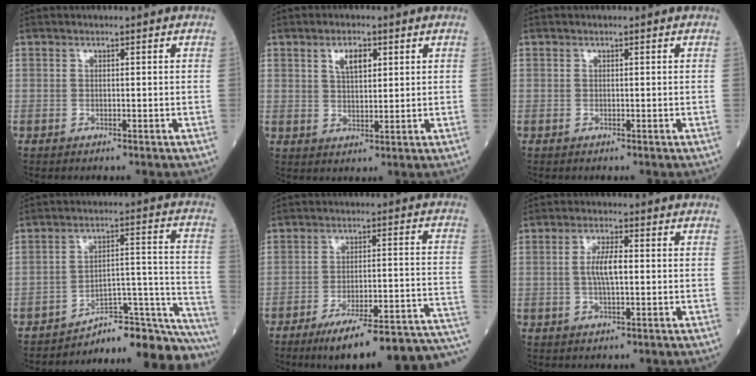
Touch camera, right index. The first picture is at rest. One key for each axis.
{"total": 4.0, "fx": 1.9, "fy": 1.6, "fz": 3.2, "tx": -0.060, "ty": 0.003, "tz": 0.034}
{"total": 0.0}
{"total": 17.7, "fx": -17.3, "fy": 0.5, "fz": 3.6, "tx": -0.001, "ty": 0.063, "tz": -0.235}
{"total": 19.5, "fx": -15.7, "fy": 1.2, "fz": 11.5, "tx": -0.098, "ty": 0.024, "tz": -0.219}
{"total": 4.5, "fx": 0.0, "fy": 1.0, "fz": 4.3, "tx": -0.092, "ty": 0.005, "tz": 0.000}